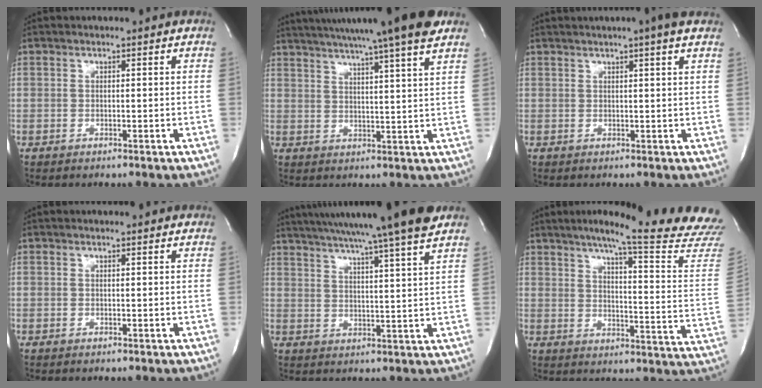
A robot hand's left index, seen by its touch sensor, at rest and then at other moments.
{"total": 18.9, "force": [15.5, -0.5, 10.8], "torque": [-0.185, 0.002, 0.210]}
{"total": 4.3, "force": [3.2, -0.4, 2.9], "torque": [-0.047, 0.009, 0.039]}
{"total": 1.1, "force": [1.1, 0.2, 0.1], "torque": [-0.011, 0.003, 0.007]}
{"total": 20.1, "force": [17.0, -1.2, 10.6], "torque": [-0.186, -0.015, 0.234]}
{"total": 22.9, "force": [19.8, -0.8, 11.3], "torque": [-0.159, -0.090, 0.239]}